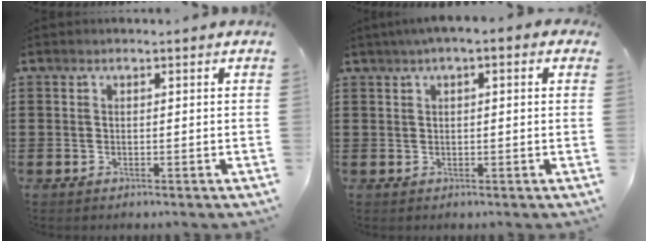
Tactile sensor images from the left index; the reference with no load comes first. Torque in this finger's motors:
{"motor_torque": [2.14, 0.00, 1.06, 0.21]}